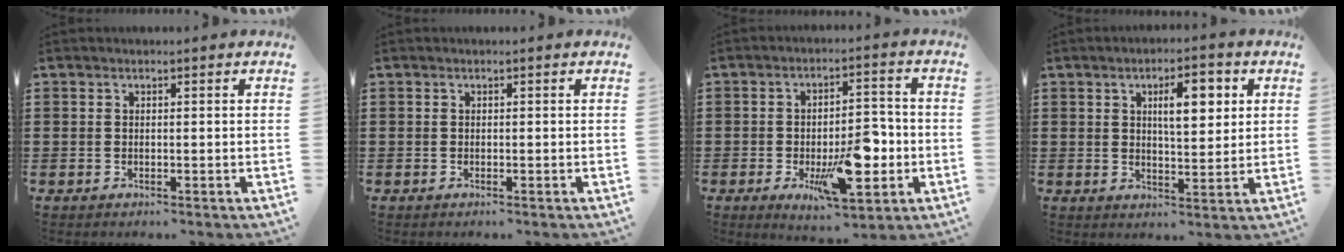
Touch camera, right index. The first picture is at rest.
{"total": 0.0}
{"total": 11.4, "force": [-2.8, 4.6, 10.1], "torque": [-0.159, -0.010, -0.046]}
{"total": 6.5, "force": [2.3, 2.4, 5.5], "torque": [-0.083, -0.003, 0.030]}